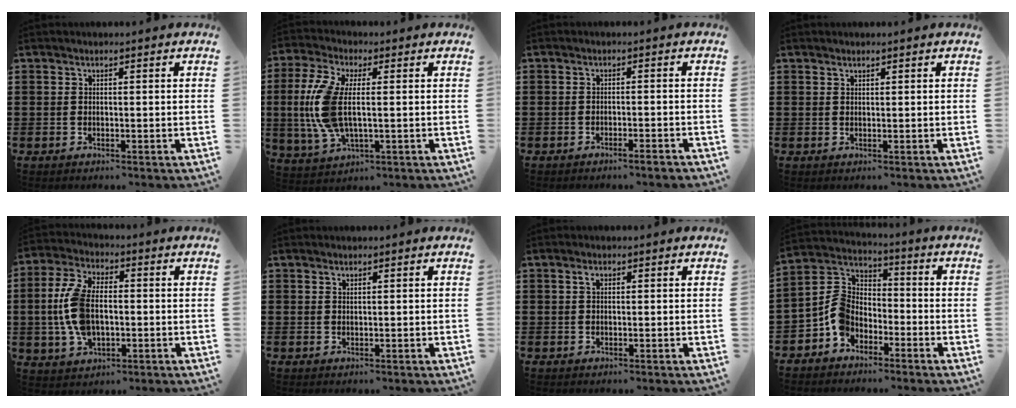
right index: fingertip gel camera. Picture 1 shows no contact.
{"total": 9.9, "force": [0.4, 4.3, 8.9], "torque": [-0.221, -0.012, -0.001]}
{"total": 1.6, "force": [-1.4, -0.2, 0.8], "torque": [-0.014, -0.002, -0.027]}
{"total": 0.6, "force": [0.5, 0.3, 0.1], "torque": [-0.003, 0.002, 0.010]}
{"total": 9.5, "force": [-0.7, 5.6, 7.7], "torque": [-0.190, 0.003, -0.020]}
{"total": 0.6, "force": [0.5, 0.2, 0.2], "torque": [-0.005, 0.001, 0.009]}
{"total": 1.0, "force": [0.4, 0.6, 0.7], "torque": [-0.016, 0.005, 0.006]}
{"total": 6.8, "force": [-2.9, 5.4, 3.0], "torque": [-0.100, 0.008, -0.065]}